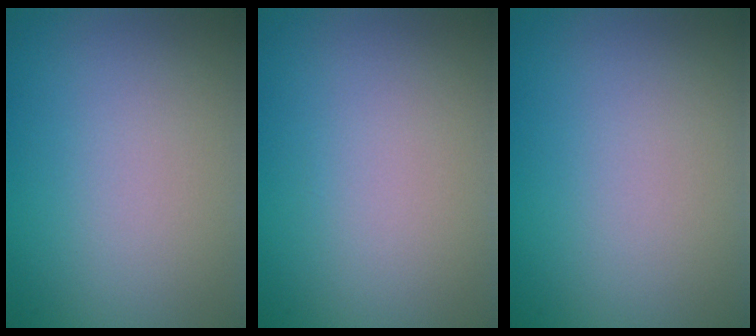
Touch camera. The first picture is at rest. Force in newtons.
{"total": 0.0}
{"total": 0.0}